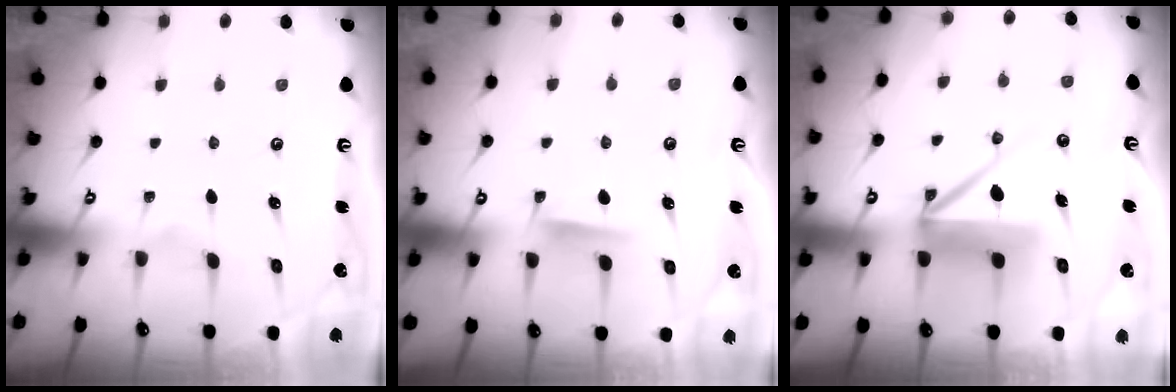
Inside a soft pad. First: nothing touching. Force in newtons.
{"total": 5.0, "press": 4.9, "slide": 0.6}
{"total": 9.6, "press": 9.5, "slide": 1.0}